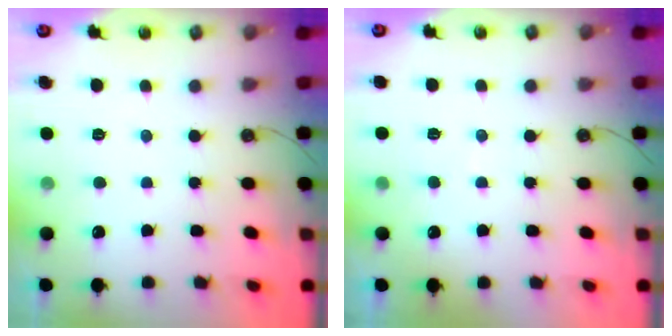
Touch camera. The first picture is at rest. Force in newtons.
{"total": 4.1, "press": 4.0, "slide": 1.0}